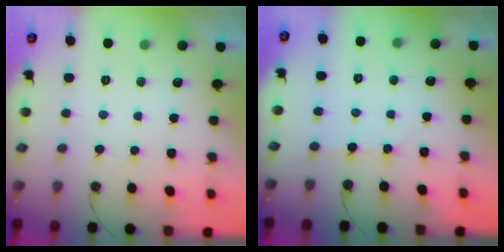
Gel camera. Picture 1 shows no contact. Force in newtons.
{"total": 2.3, "press": 2.3, "slide": 0.4}